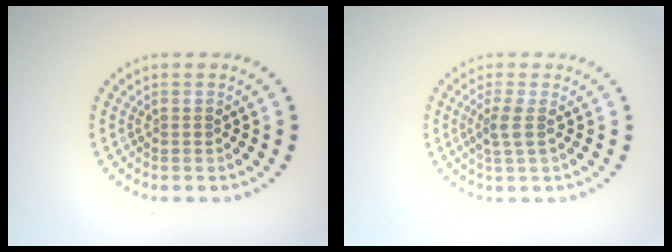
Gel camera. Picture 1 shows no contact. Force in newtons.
{"total": 1.8, "press": 1.4, "slide": 1.1}